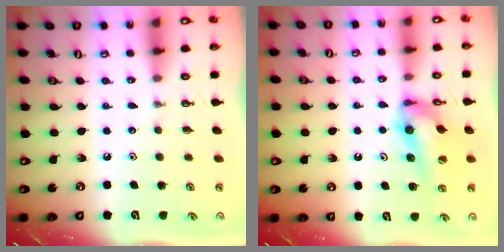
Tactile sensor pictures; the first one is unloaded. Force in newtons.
{"total": 12.3, "press": 11.7, "slide": 3.7}